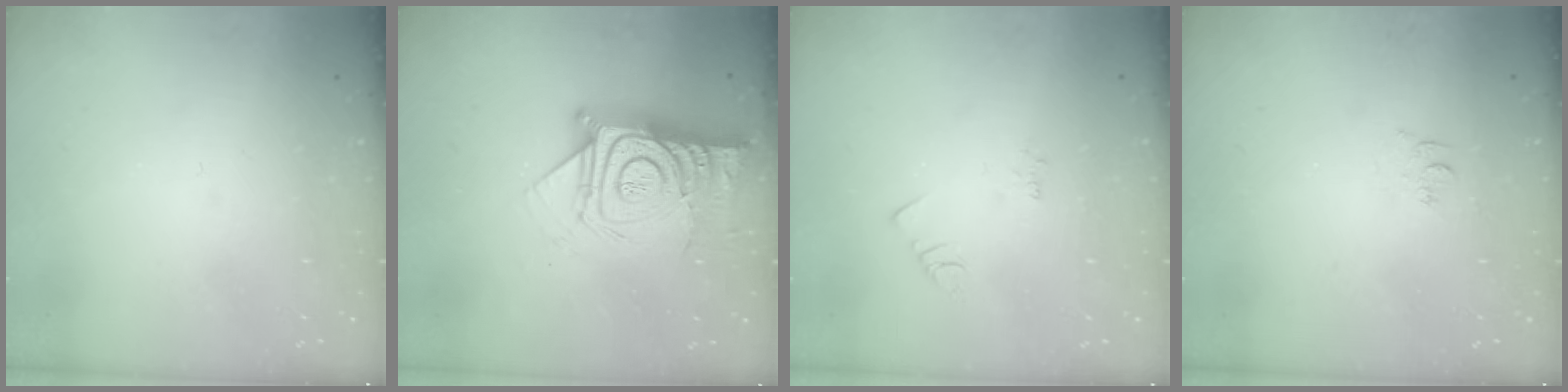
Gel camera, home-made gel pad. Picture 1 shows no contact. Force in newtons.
{"total": 18.4, "press": 18.4, "slide": 1.5}
{"total": 2.2, "press": 2.1, "slide": 0.4}
{"total": 4.5, "press": 4.5, "slide": 0.7}